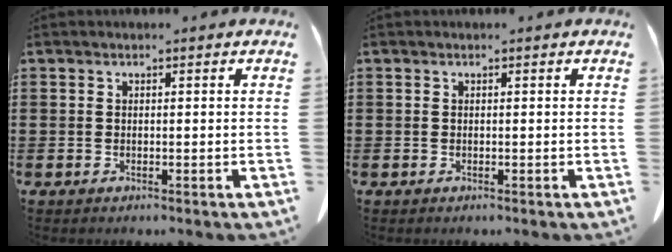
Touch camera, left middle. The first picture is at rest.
{"total": 0.0}